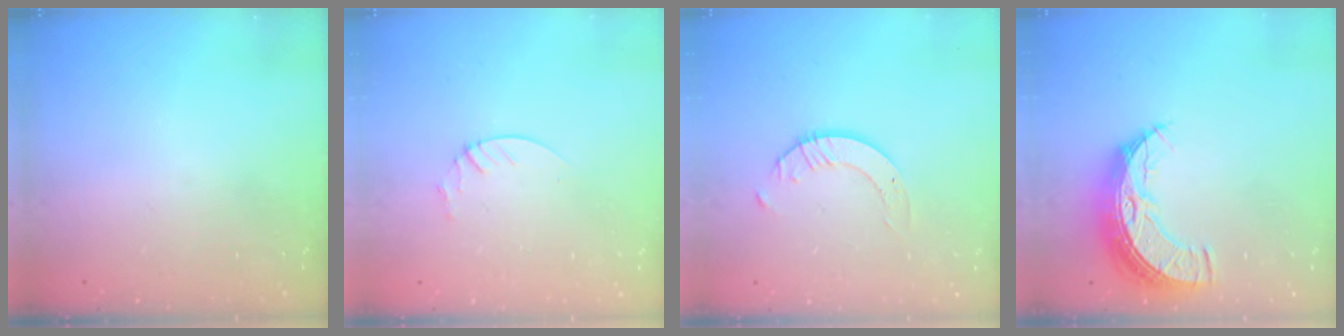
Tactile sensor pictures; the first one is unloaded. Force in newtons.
{"total": 2.1, "press": 2.1, "slide": 0.2}
{"total": 2.1, "press": 2.1, "slide": 0.2}
{"total": 9.9, "press": 9.9, "slide": 0.7}